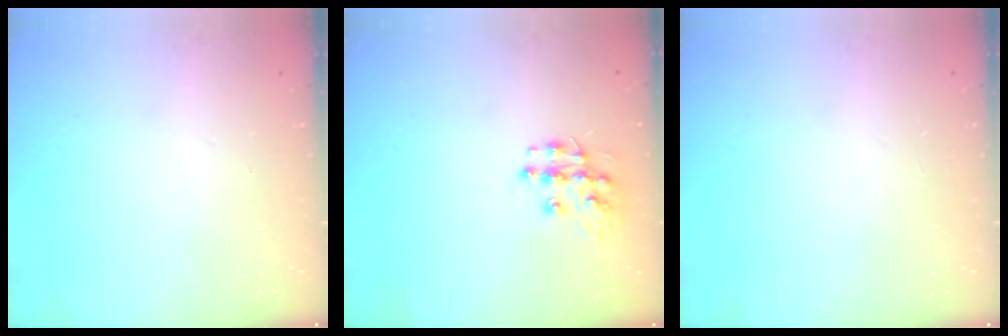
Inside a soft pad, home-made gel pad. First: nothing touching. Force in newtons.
{"total": 10.0, "press": 10.0, "slide": 0.6}
{"total": 0.0}